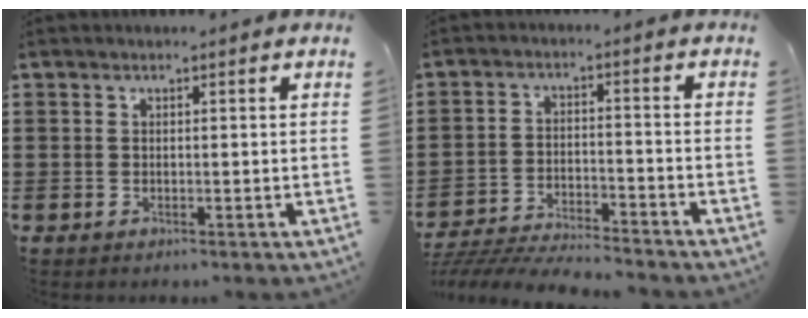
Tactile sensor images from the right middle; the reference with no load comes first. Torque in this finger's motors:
{"motor_torque": [0.25, -0.12, 0.12, 0.13]}